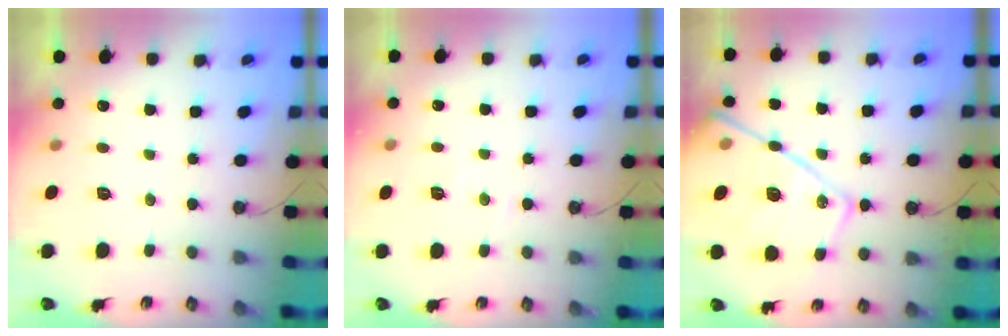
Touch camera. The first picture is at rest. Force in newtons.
{"total": 3.0, "press": 2.9, "slide": 0.5}
{"total": 23.2, "press": 23.1, "slide": 2.1}